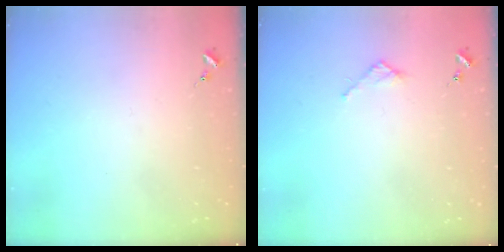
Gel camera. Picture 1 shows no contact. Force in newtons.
{"total": 2.7, "press": 2.7, "slide": 0.2}